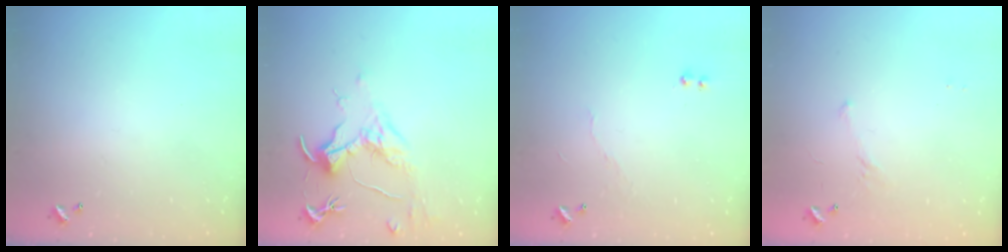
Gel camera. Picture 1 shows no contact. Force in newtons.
{"total": 1.6, "press": 1.4, "slide": 0.7}
{"total": 4.6, "press": 4.6, "slide": 0.3}
{"total": 4.7, "press": 4.6, "slide": 0.9}